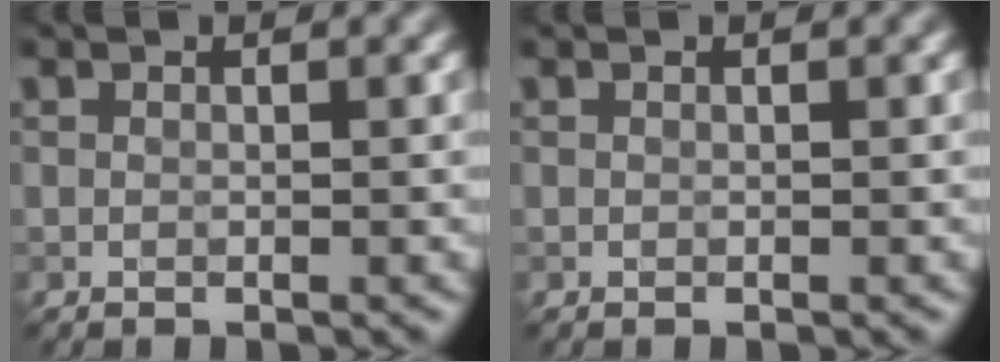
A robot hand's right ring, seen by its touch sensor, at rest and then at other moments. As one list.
[{"total": 0.0}]